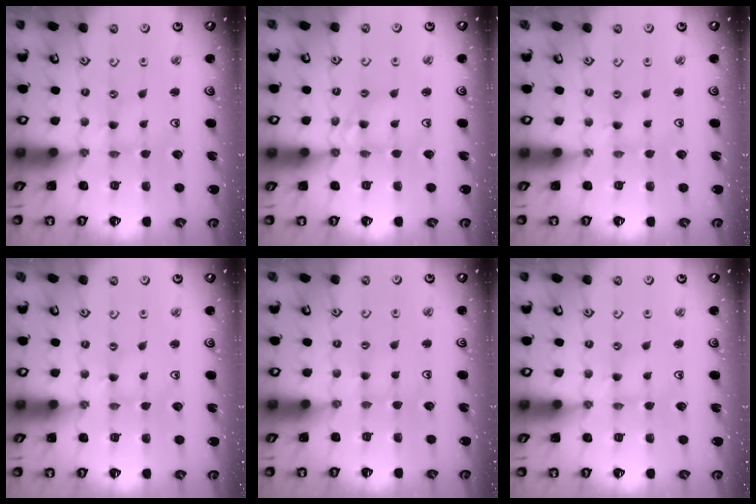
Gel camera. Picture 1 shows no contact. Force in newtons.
{"total": 7.2, "press": 7.1, "slide": 0.6}
{"total": 0.0}
{"total": 0.0}
{"total": 1.9, "press": 1.9, "slide": 0.2}
{"total": 0.7, "press": 0.7, "slide": 0.2}